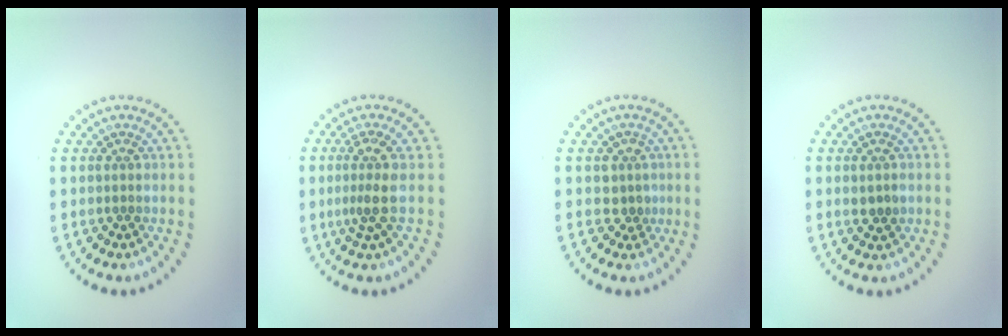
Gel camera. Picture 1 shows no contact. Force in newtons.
{"total": 2.8, "press": 2.0, "slide": 2.0}
{"total": 1.6, "press": 1.3, "slide": 1.0}
{"total": 1.5, "press": 1.5, "slide": 0.3}